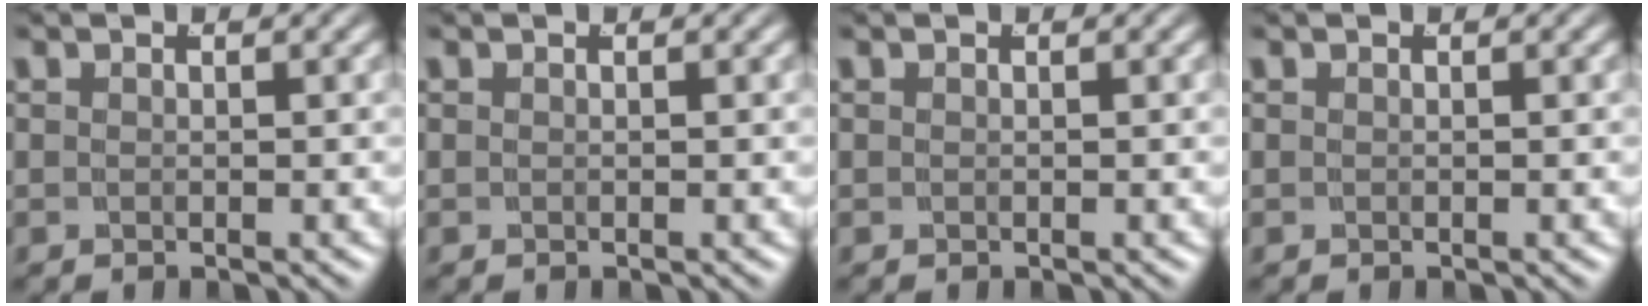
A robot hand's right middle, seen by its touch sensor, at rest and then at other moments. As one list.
[{"total": 0.0}, {"total": 0.0}, {"total": 0.0}]